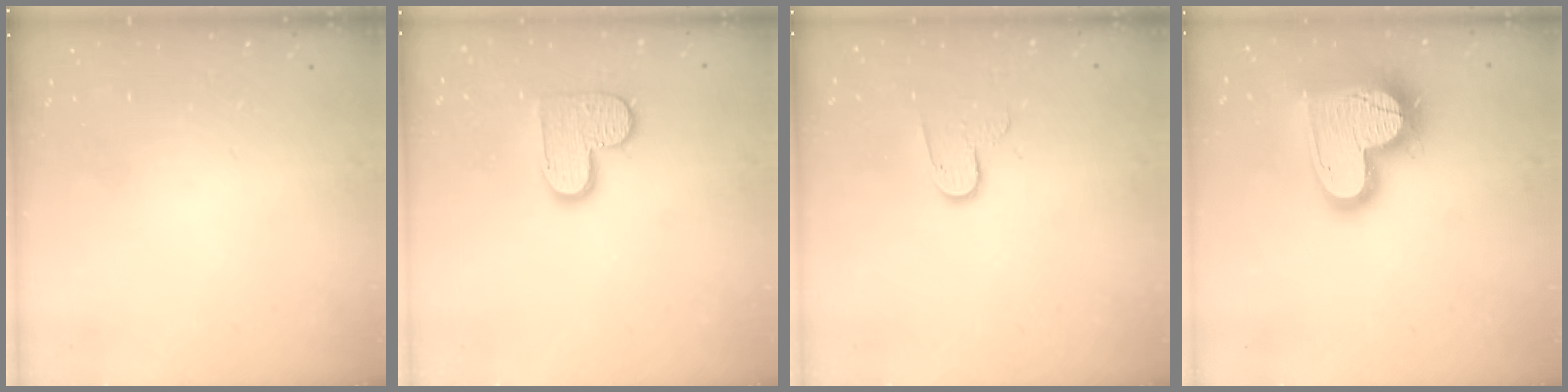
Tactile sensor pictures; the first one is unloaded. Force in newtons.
{"total": 10.5, "press": 10.5, "slide": 0.5}
{"total": 7.2, "press": 7.2, "slide": 0.3}
{"total": 20.1, "press": 20.1, "slide": 1.7}